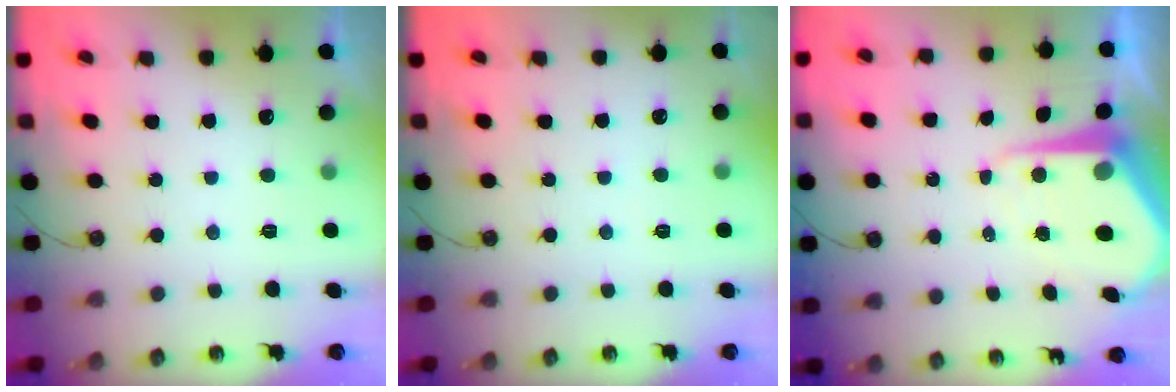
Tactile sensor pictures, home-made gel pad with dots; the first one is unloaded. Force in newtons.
{"total": 3.0, "press": 2.9, "slide": 0.4}
{"total": 10.6, "press": 10.6, "slide": 1.0}